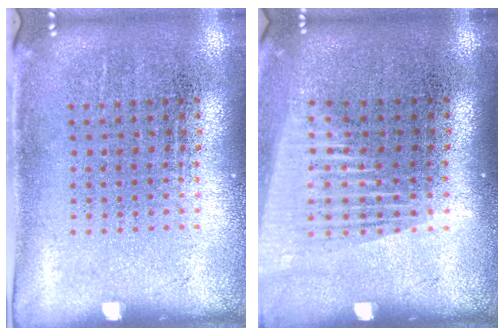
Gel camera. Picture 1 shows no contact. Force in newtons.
{"total": 1.4, "press": 1.2, "slide": 0.8}